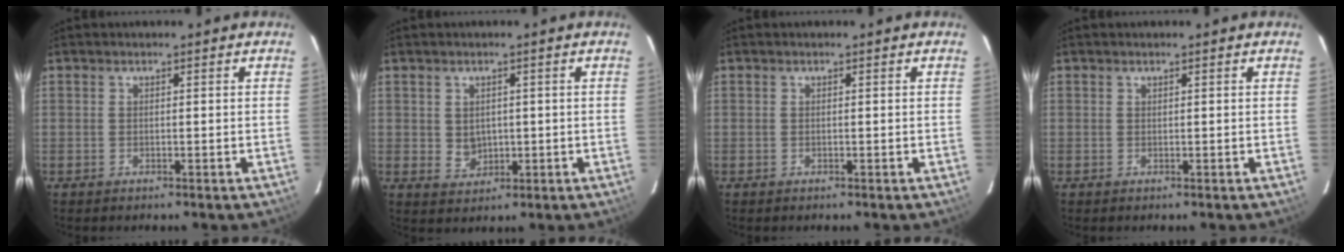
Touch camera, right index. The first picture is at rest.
{"total": 3.3, "force": [0.3, 3.0, 1.4], "torque": [-0.025, 0.000, 0.014]}
{"total": 0.0}
{"total": 0.0}